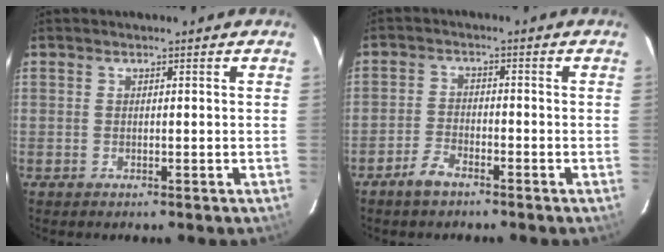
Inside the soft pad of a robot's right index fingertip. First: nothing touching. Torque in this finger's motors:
{"motor_torque": [0.20, -0.26, -0.05, 0.00]}